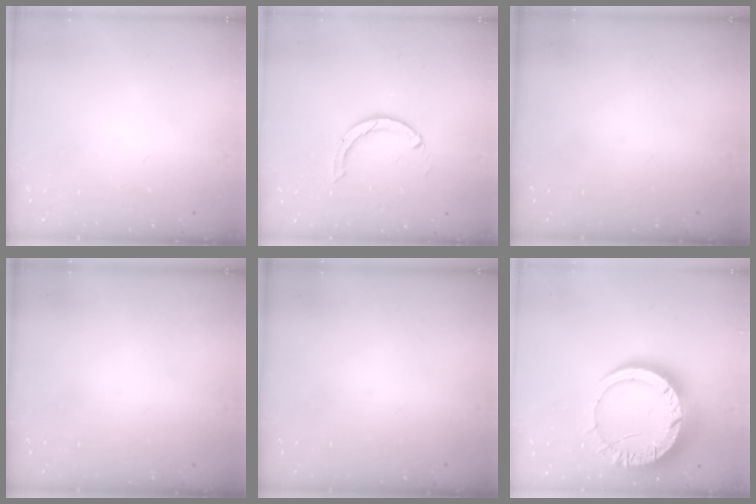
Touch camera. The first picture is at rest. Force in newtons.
{"total": 3.6, "press": 3.5, "slide": 0.5}
{"total": 0.0}
{"total": 0.0}
{"total": 0.0}
{"total": 16.0, "press": 15.9, "slide": 1.7}